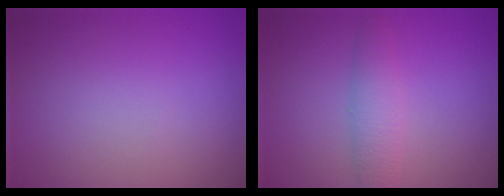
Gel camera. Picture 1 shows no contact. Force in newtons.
{"total": 2.5, "press": 2.5, "slide": 0.1}